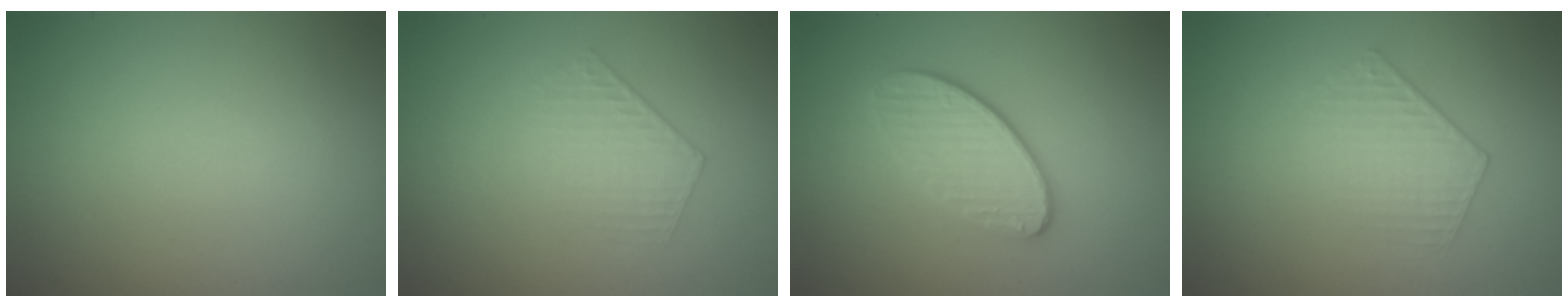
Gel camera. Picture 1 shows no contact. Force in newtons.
{"total": 1.3, "press": 0.6, "slide": 1.2}
{"total": 3.6, "press": 3.0, "slide": 2.0}
{"total": 1.5, "press": 0.9, "slide": 1.2}